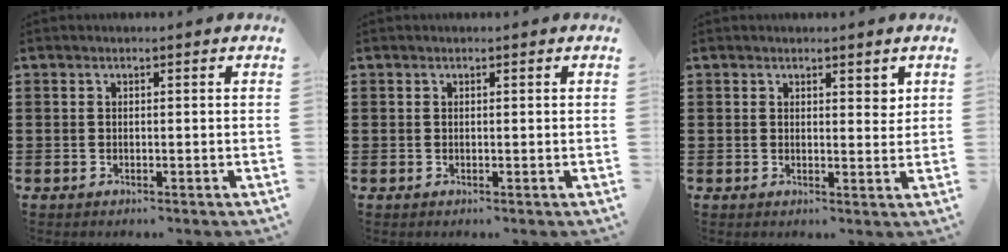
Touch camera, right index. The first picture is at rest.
{"total": 0.0}
{"total": 2.0, "force": [1.5, 1.0, 0.8], "torque": [-0.002, -0.002, 0.024]}